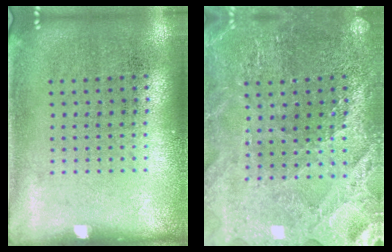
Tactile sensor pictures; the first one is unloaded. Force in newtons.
{"total": 2.7, "press": 2.7, "slide": 0.4}